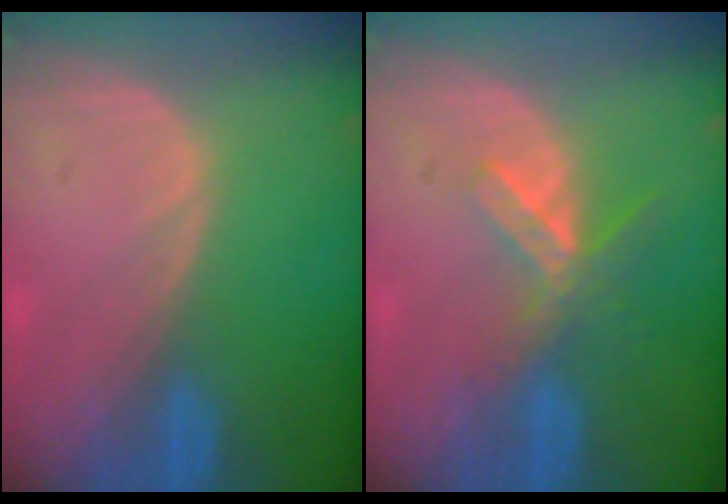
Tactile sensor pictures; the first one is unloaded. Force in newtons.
{"total": 5.5, "press": 5.0, "slide": 2.3}